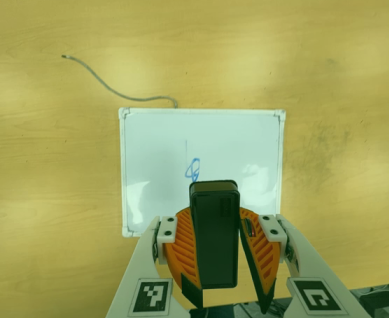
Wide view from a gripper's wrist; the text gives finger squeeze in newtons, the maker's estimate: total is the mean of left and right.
{"total": 8.3, "left": 8.3, "right": 8.3}